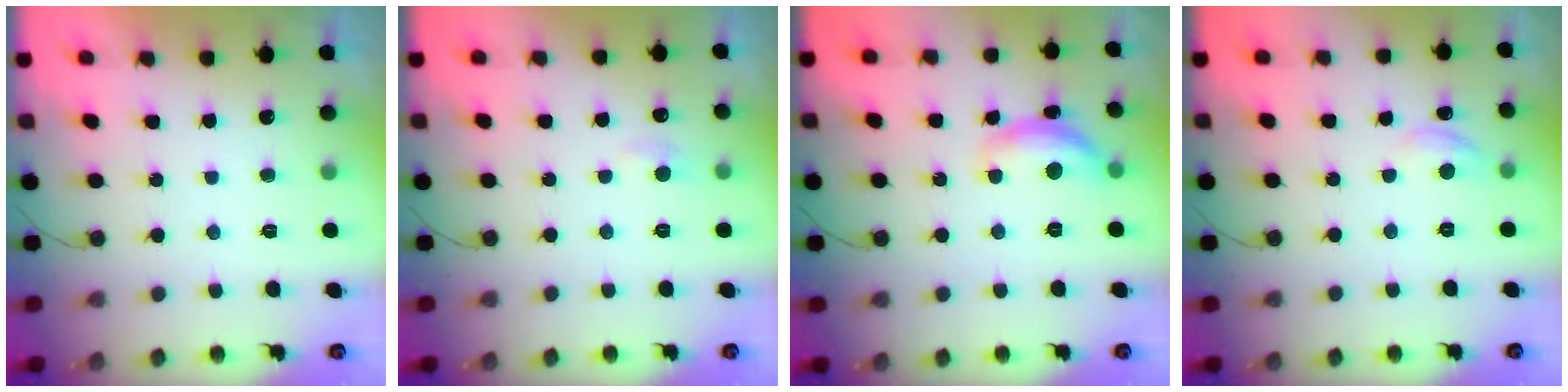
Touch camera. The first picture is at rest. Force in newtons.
{"total": 5.8, "press": 5.7, "slide": 0.8}
{"total": 11.4, "press": 11.4, "slide": 0.6}
{"total": 5.8, "press": 5.8, "slide": 0.3}